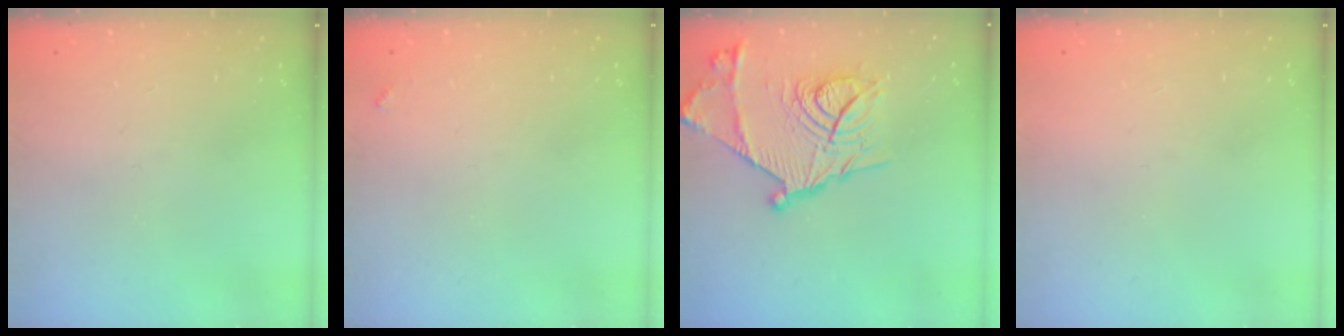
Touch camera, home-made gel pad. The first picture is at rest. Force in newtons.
{"total": 3.6, "press": 3.6, "slide": 0.2}
{"total": 19.6, "press": 19.6, "slide": 0.6}
{"total": 1.5, "press": 1.5, "slide": 0.1}